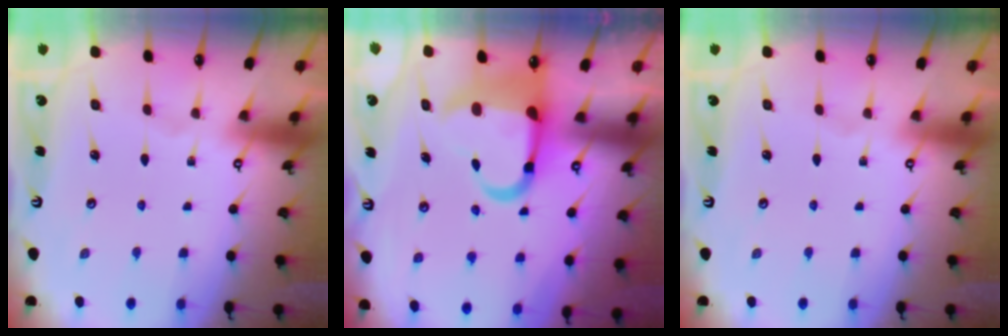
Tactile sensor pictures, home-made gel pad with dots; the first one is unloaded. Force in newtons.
{"total": 12.8, "press": 12.7, "slide": 1.7}
{"total": 0.0}